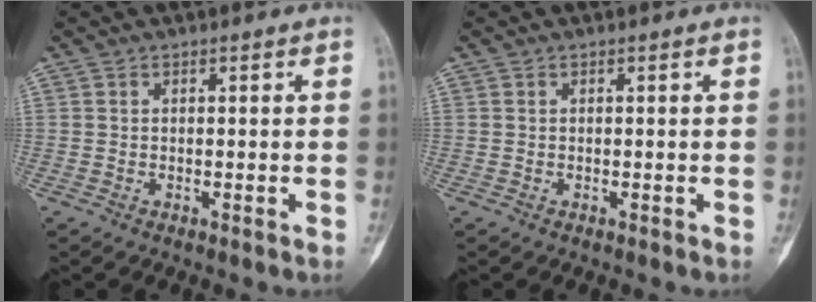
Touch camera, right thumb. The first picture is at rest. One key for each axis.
{"total": 0.0}